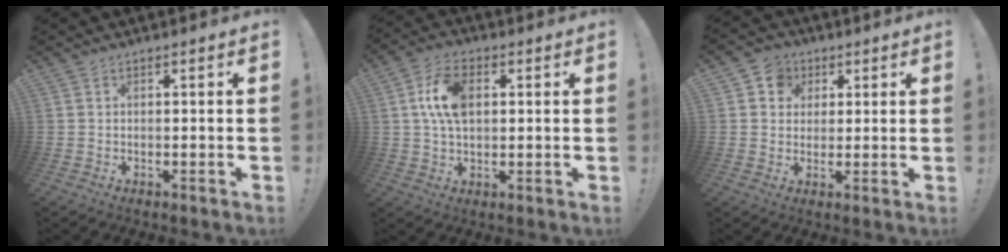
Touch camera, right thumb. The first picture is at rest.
{"total": 11.2, "force": [2.3, 6.9, 8.6], "torque": [-0.172, 0.008, 0.042]}
{"total": 6.3, "force": [1.7, 5.9, 1.5], "torque": [-0.013, -0.009, 0.032]}